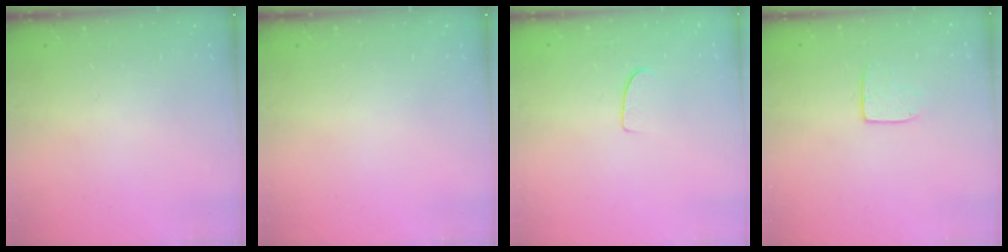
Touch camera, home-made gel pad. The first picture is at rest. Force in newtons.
{"total": 0.0}
{"total": 5.4, "press": 5.4, "slide": 0.3}
{"total": 6.5, "press": 6.5, "slide": 0.4}